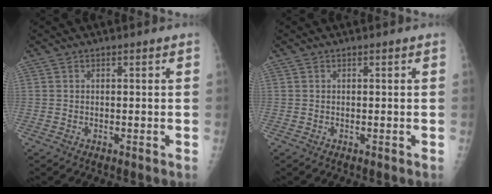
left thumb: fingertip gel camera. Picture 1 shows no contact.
{"total": 0.0}